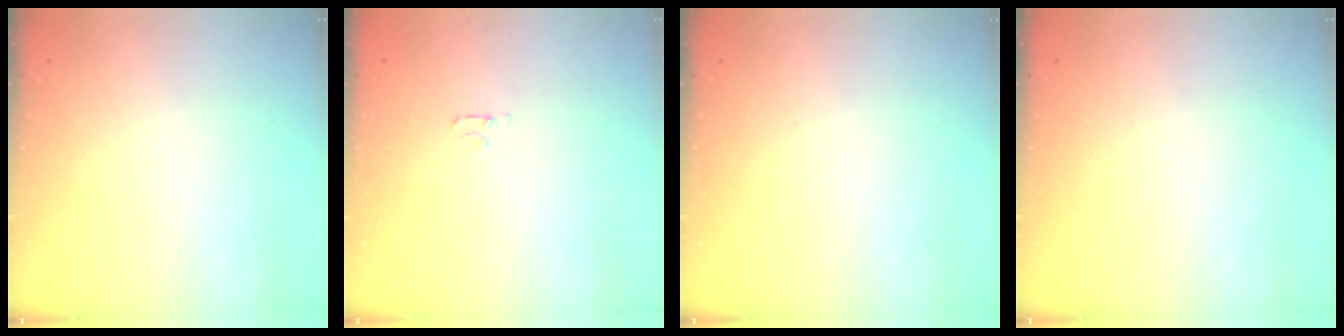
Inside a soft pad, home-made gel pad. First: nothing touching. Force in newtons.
{"total": 2.7, "press": 2.7, "slide": 0.3}
{"total": 0.0}
{"total": 0.0}